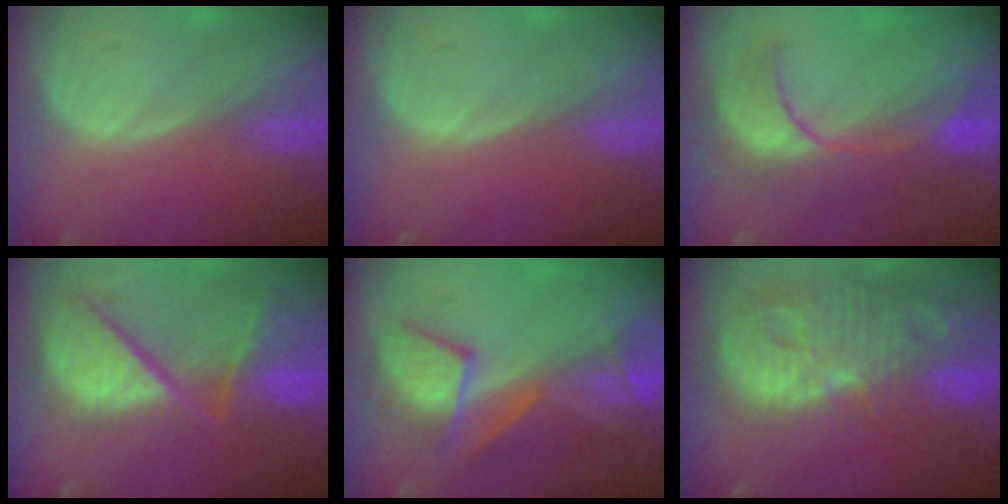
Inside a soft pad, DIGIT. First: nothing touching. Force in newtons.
{"total": 0.0}
{"total": 8.2, "press": 8.1, "slide": 0.8}
{"total": 12.3, "press": 10.1, "slide": 7.0}
{"total": 9.6, "press": 8.7, "slide": 4.1}
{"total": 14.3, "press": 12.4, "slide": 7.2}